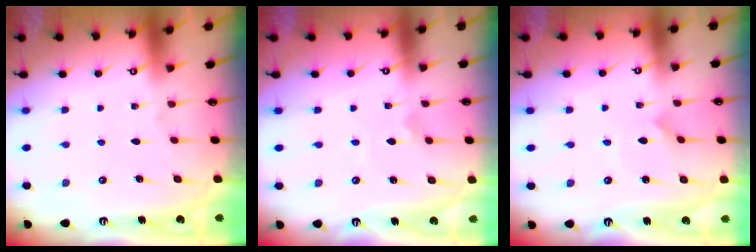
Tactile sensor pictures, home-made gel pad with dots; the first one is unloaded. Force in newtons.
{"total": 1.6, "press": 1.5, "slide": 0.2}
{"total": 2.2, "press": 2.2, "slide": 0.2}